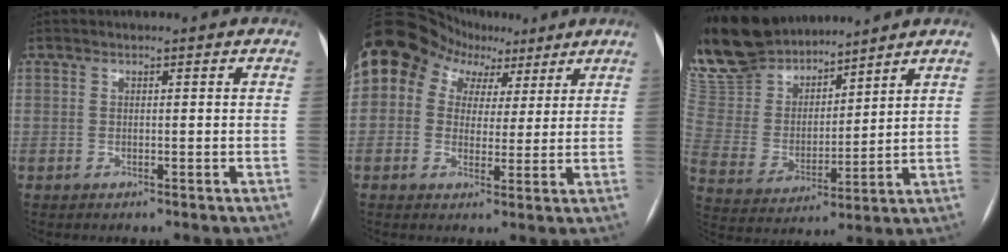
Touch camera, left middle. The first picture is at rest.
{"total": 9.6, "force": [4.9, 7.5, 3.4], "torque": [-0.053, 0.051, 0.084]}
{"total": 14.5, "force": [13.8, 2.5, 3.3], "torque": [-0.088, 0.000, 0.283]}